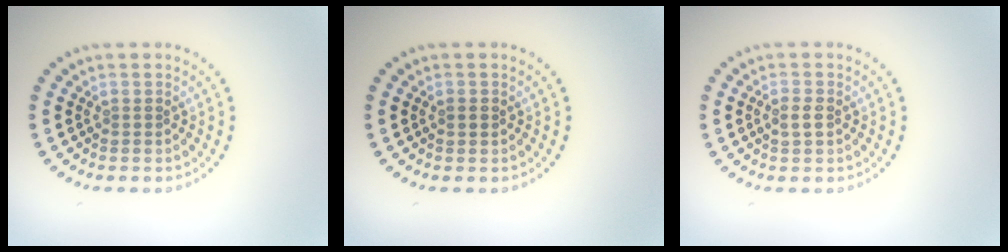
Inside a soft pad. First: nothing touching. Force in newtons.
{"total": 0.9, "press": 0.9, "slide": 0.0}
{"total": 1.3, "press": 1.3, "slide": 0.1}